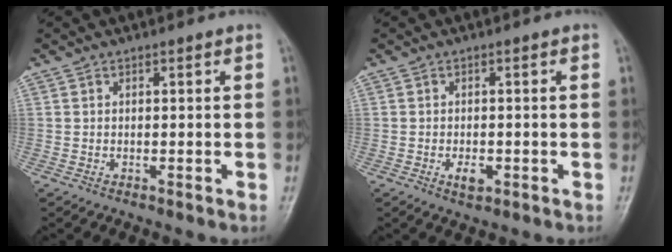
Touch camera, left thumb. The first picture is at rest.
{"total": 2.6, "force": [-0.9, 1.5, 2.0], "torque": [-0.028, 0.000, -0.014]}